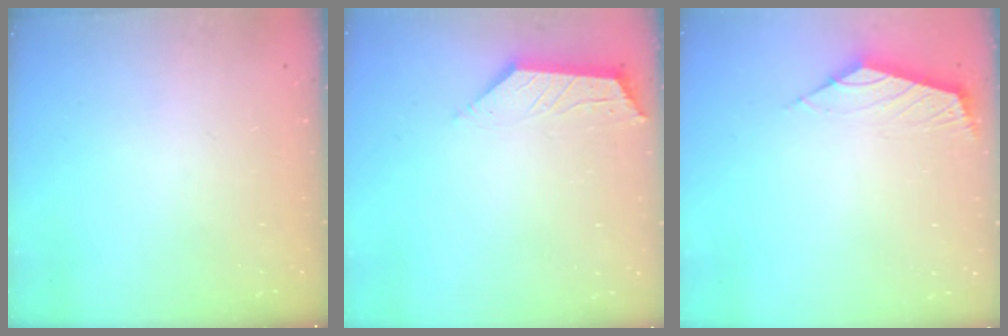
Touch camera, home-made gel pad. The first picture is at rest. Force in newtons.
{"total": 3.0, "press": 2.9, "slide": 0.5}
{"total": 2.5, "press": 2.4, "slide": 0.7}